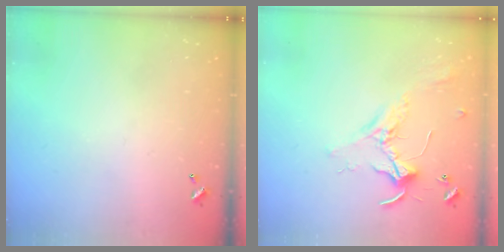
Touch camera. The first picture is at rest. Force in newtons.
{"total": 2.1, "press": 2.1, "slide": 0.5}